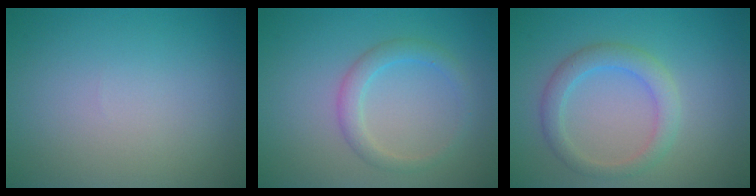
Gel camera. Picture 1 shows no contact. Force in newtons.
{"total": 2.2, "press": 2.2, "slide": 0.1}
{"total": 2.9, "press": 2.9, "slide": 0.2}